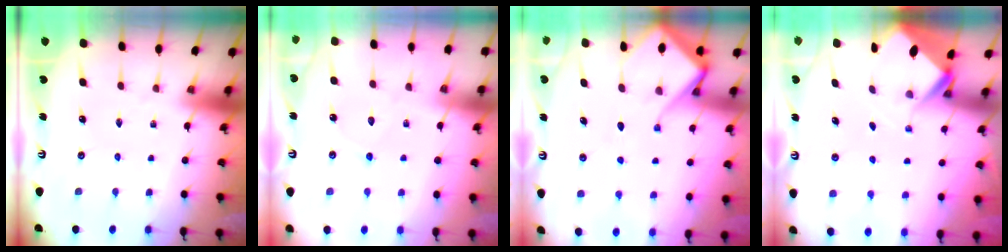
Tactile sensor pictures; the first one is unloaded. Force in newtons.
{"total": 4.5, "press": 4.5, "slide": 0.6}
{"total": 8.6, "press": 8.5, "slide": 0.9}
{"total": 2.6, "press": 2.6, "slide": 0.2}